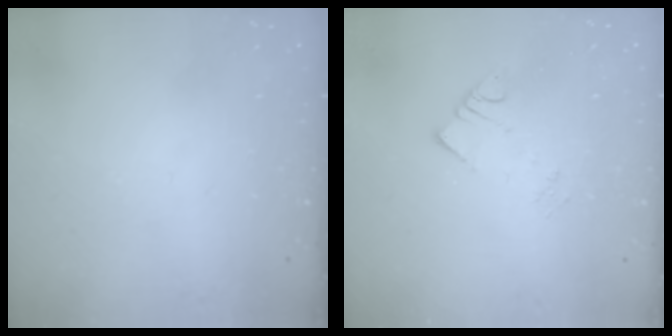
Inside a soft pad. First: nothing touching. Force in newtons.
{"total": 3.3, "press": 3.3, "slide": 0.2}